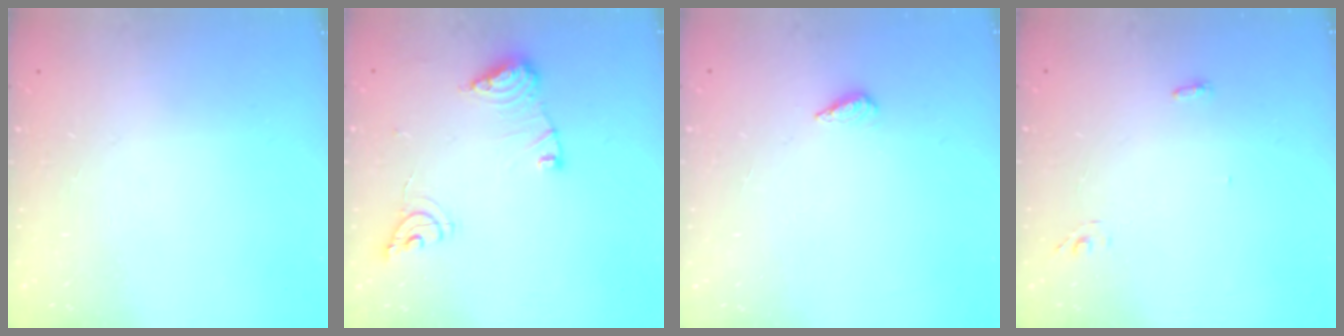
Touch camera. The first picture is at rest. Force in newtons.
{"total": 11.5, "press": 11.4, "slide": 1.0}
{"total": 2.3, "press": 2.2, "slide": 0.8}
{"total": 3.2, "press": 2.9, "slide": 1.5}